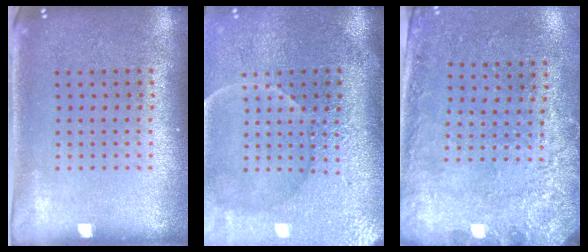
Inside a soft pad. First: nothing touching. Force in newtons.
{"total": 4.3, "press": 3.8, "slide": 2.1}
{"total": 2.7, "press": 2.0, "slide": 1.8}